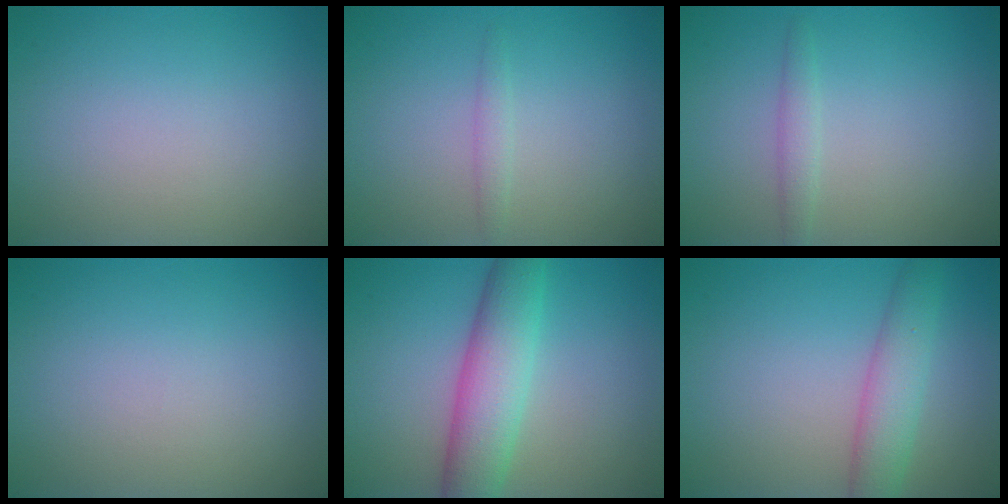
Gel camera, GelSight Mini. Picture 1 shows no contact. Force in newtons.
{"total": 1.0, "press": 0.9, "slide": 0.2}
{"total": 1.3, "press": 1.3, "slide": 0.1}
{"total": 0.0}
{"total": 6.1, "press": 6.1, "slide": 0.2}
{"total": 3.7, "press": 3.7, "slide": 0.1}